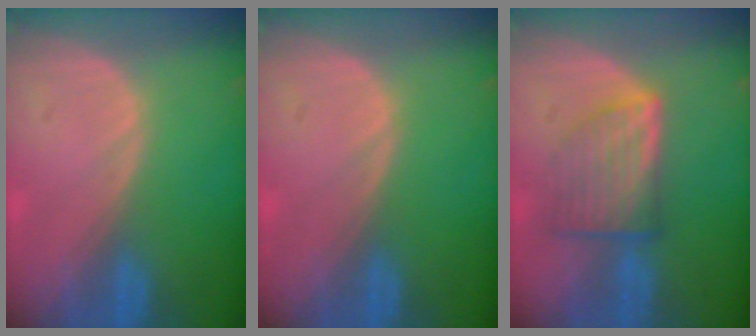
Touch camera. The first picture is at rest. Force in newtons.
{"total": 0.0}
{"total": 7.1, "press": 6.4, "slide": 2.9}